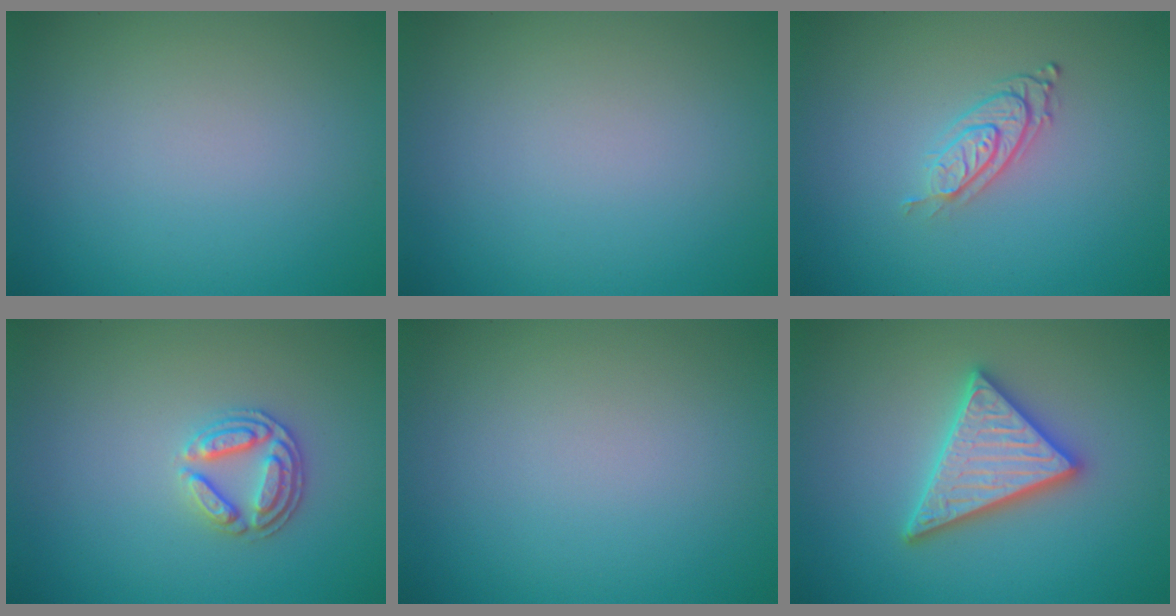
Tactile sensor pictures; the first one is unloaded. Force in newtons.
{"total": 0.0}
{"total": 2.9, "press": 1.9, "slide": 2.2}
{"total": 2.7, "press": 2.6, "slide": 0.9}
{"total": 0.0}
{"total": 4.9, "press": 4.9, "slide": 0.7}